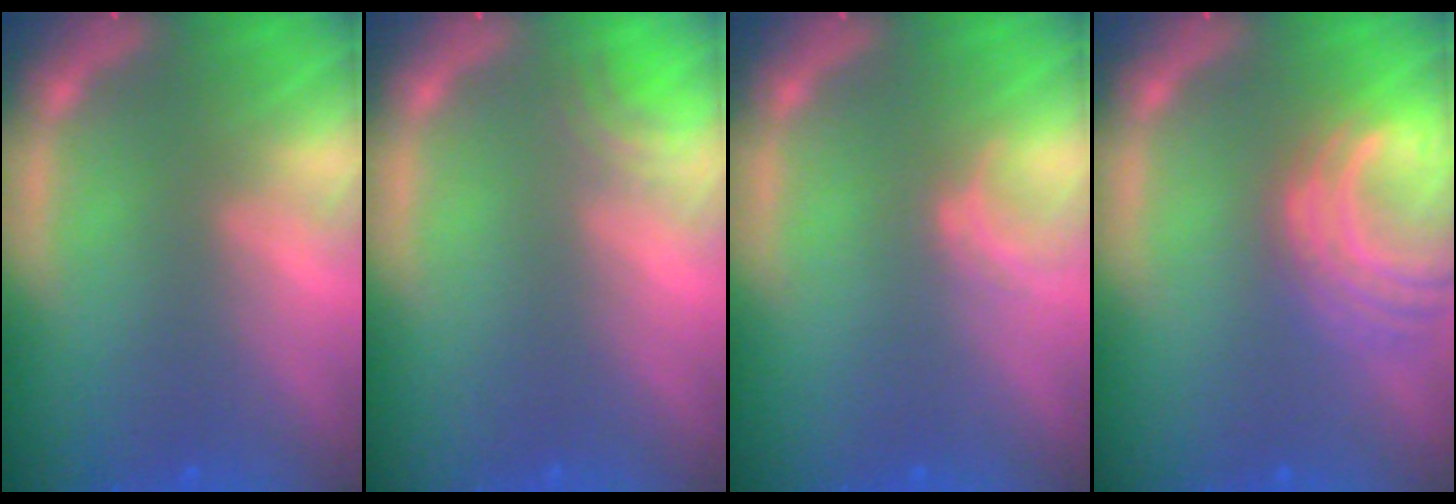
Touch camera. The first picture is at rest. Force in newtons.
{"total": 1.5}
{"total": 1.0}
{"total": 6.5}